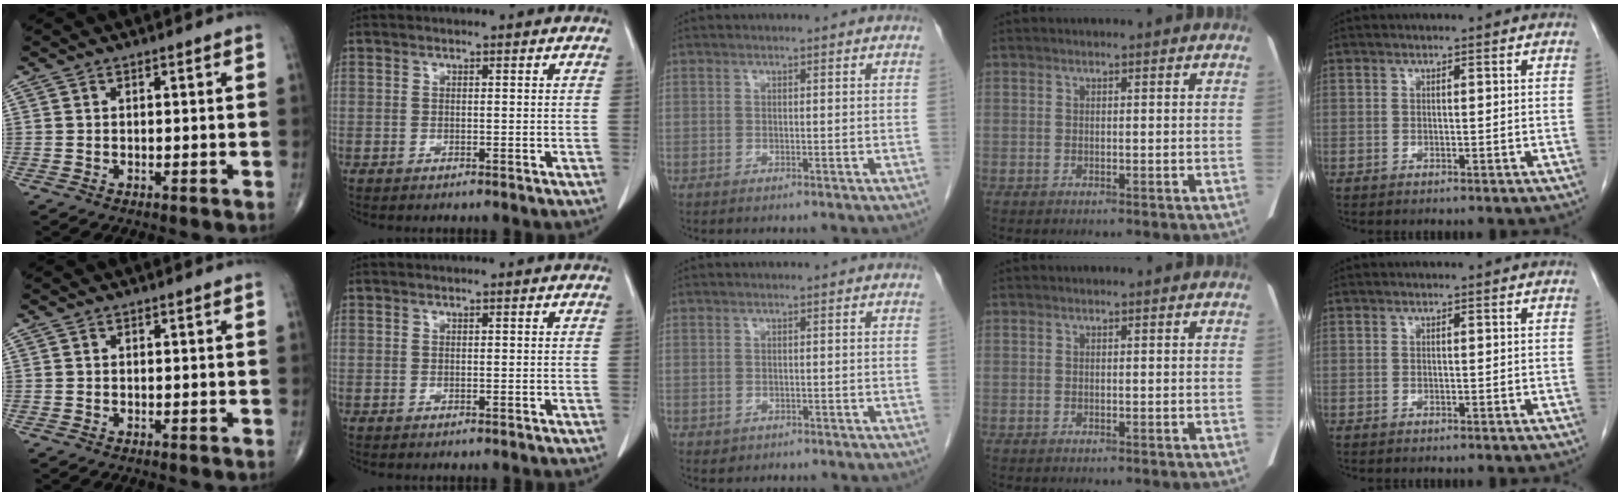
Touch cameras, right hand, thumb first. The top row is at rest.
{"middle": {"total": 0.9, "force": [-0.3, 0.8, 0.2], "torque": [-0.006, 0.002, 0.002]}}